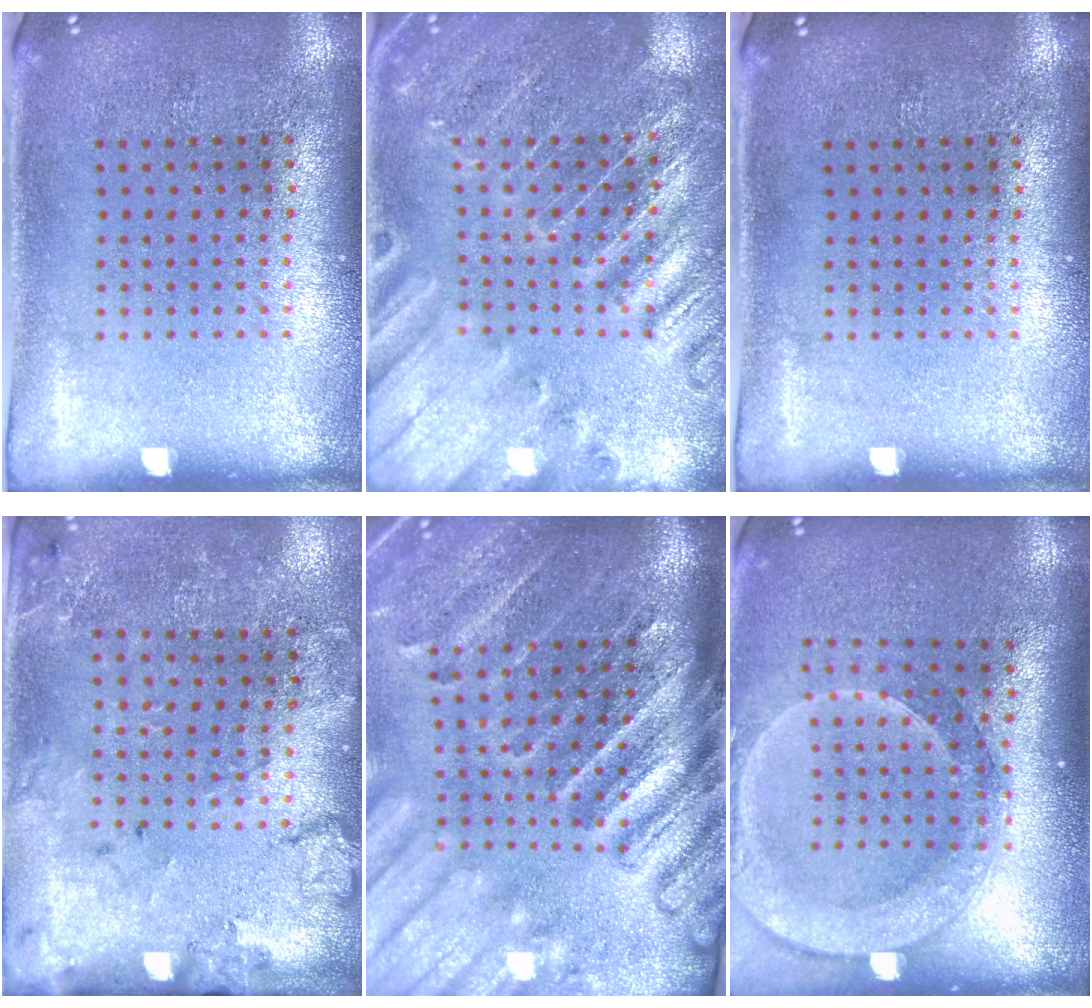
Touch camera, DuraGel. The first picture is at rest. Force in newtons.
{"total": 2.8, "press": 2.8, "slide": 0.4}
{"total": 0.0}
{"total": 1.8, "press": 1.6, "slide": 0.8}
{"total": 4.3, "press": 3.4, "slide": 2.7}
{"total": 2.3, "press": 1.8, "slide": 1.4}